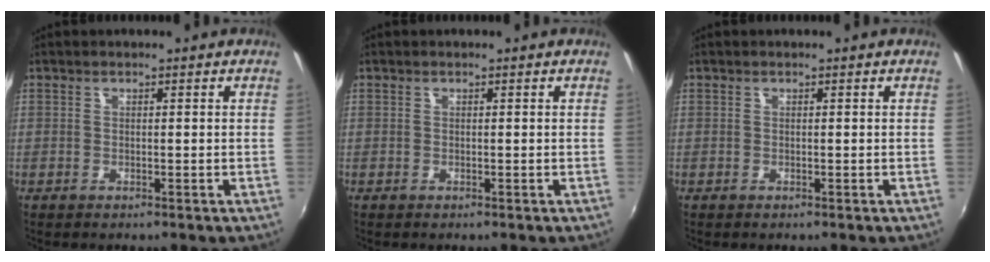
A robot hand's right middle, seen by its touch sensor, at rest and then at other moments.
{"total": 0.0}
{"total": 0.0}